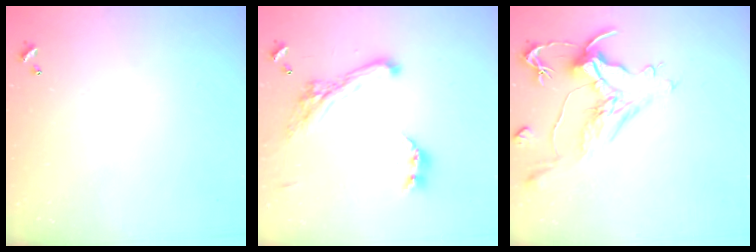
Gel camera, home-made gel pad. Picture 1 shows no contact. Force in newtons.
{"total": 5.6, "press": 5.3, "slide": 1.6}
{"total": 1.1, "press": 0.2, "slide": 1.1}